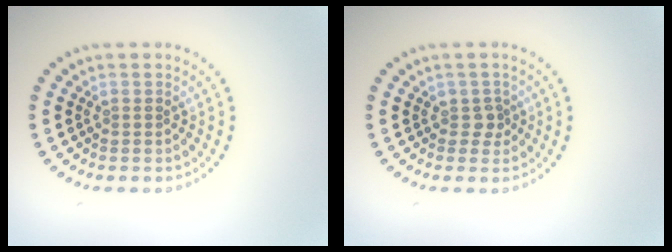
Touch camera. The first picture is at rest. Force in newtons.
{"total": 1.3, "press": 1.0, "slide": 0.7}